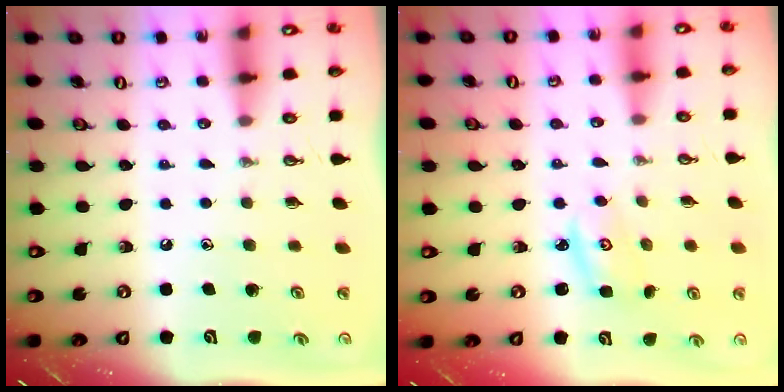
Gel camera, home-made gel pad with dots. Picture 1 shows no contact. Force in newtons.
{"total": 2.8, "press": 2.8, "slide": 0.3}